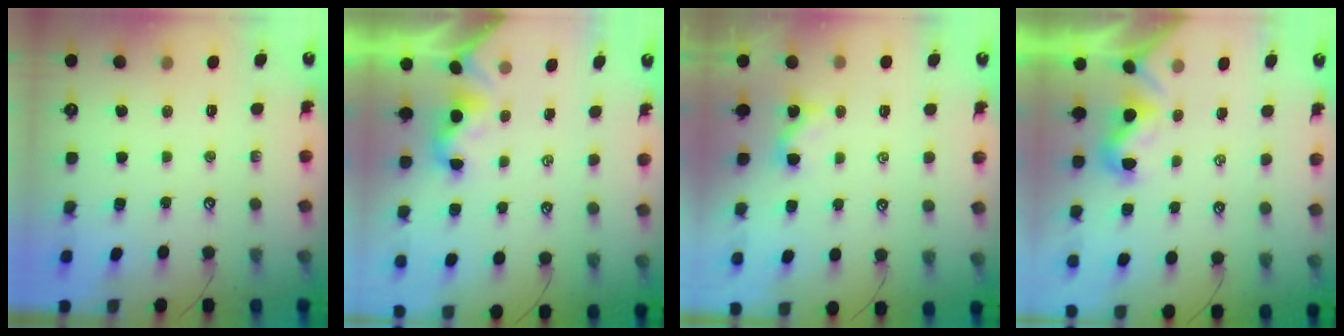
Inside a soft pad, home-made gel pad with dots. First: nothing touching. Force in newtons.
{"total": 2.0, "press": 2.0, "slide": 0.6}
{"total": 1.6, "press": 1.5, "slide": 0.3}
{"total": 1.1, "press": 1.0, "slide": 0.5}